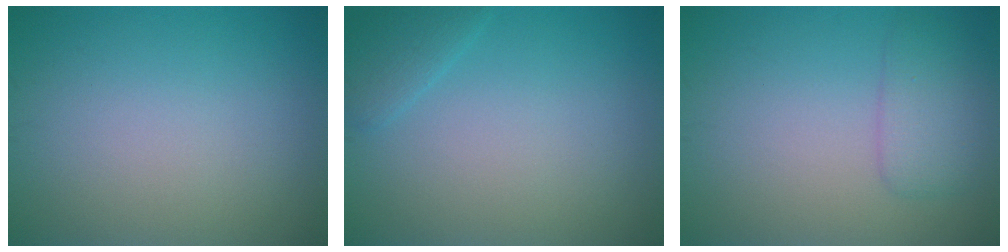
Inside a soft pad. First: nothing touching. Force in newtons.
{"total": 1.5, "press": 1.5, "slide": 0.0}
{"total": 2.6, "press": 2.6, "slide": 0.0}